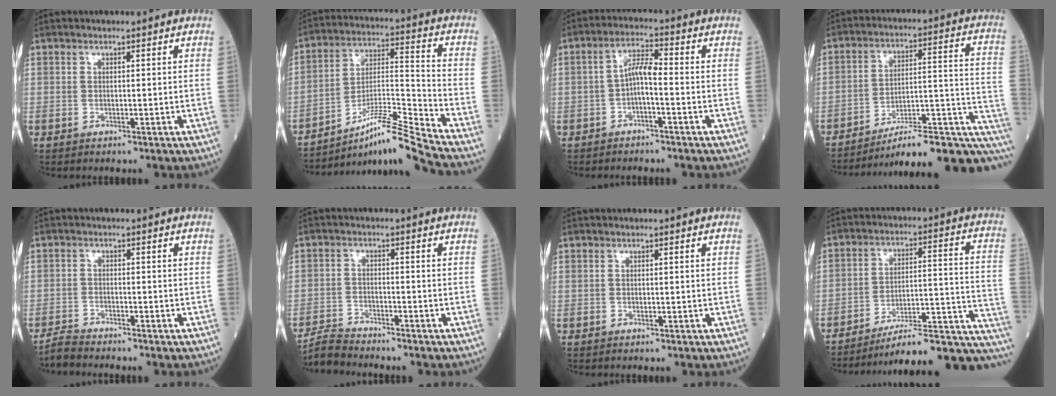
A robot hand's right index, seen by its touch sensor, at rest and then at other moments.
{"total": 12.5, "force": [-10.6, -2.1, 6.4], "torque": [-0.113, 0.007, -0.184]}
{"total": 4.4, "force": [-1.0, 1.0, 4.2], "torque": [-0.079, 0.014, -0.021]}
{"total": 20.5, "force": [-15.5, 3.4, 13.1], "torque": [-0.101, 0.045, -0.215]}
{"total": 2.4, "force": [-2.4, -0.2, 0.0], "torque": [-0.002, -0.013, -0.049]}
{"total": 3.7, "force": [-3.6, -0.4, -0.3], "torque": [0.003, -0.018, -0.070]}
{"total": 0.0}
{"total": 19.7, "force": [-16.5, 3.0, 10.3], "torque": [-0.067, 0.048, -0.232]}